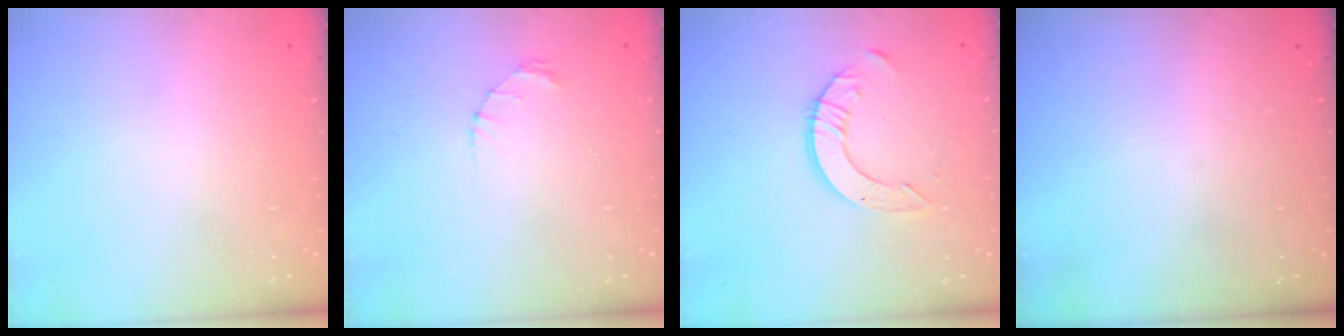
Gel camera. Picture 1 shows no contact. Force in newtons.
{"total": 1.4, "press": 1.4, "slide": 0.2}
{"total": 6.9, "press": 6.8, "slide": 0.7}
{"total": 0.0}